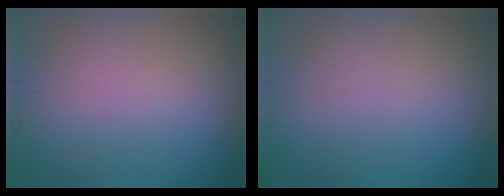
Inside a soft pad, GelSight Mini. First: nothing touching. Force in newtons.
{"total": 0.0}